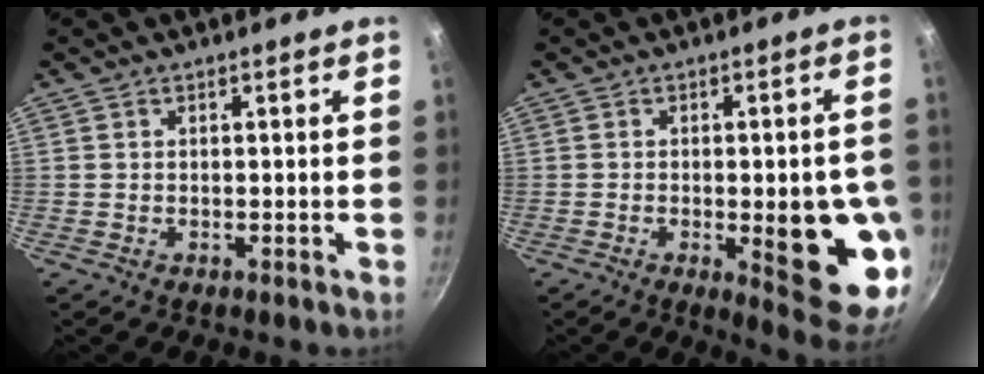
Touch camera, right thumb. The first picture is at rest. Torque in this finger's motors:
{"motor_torque": [2.12, 1.93, 1.77, -0.25, 0.31]}